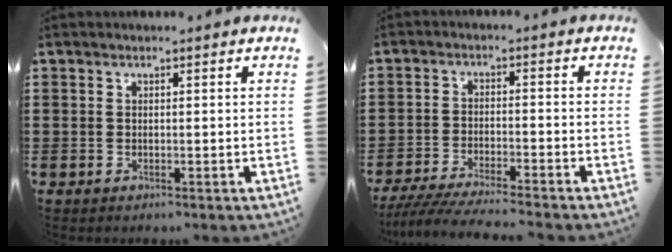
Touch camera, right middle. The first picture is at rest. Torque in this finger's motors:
{"motor_torque": [2.14, 0.00, 0.15, 0.12]}